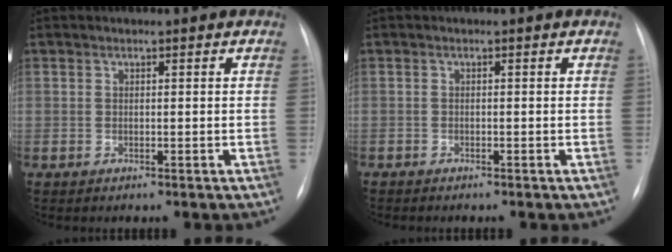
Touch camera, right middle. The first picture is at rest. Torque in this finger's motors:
{"motor_torque": [-0.88, -0.48, -0.16, -0.04]}